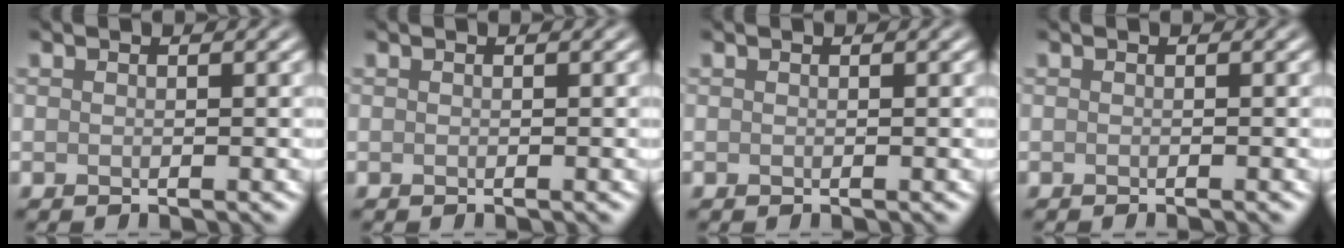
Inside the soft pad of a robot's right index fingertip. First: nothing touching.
{"total": 0.0}
{"total": 0.0}
{"total": 0.7, "force": [-0.3, 0.2, 0.6], "torque": [-0.002, -0.002, -0.008]}